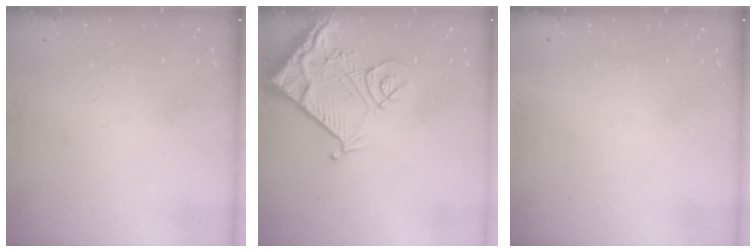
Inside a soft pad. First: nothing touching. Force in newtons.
{"total": 13.6, "press": 13.5, "slide": 1.7}
{"total": 1.6, "press": 1.6, "slide": 0.1}